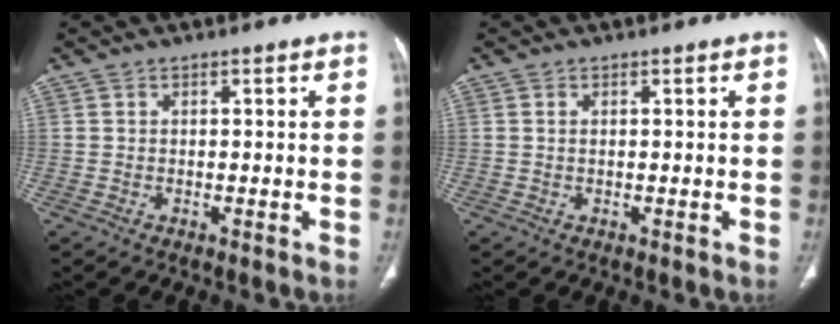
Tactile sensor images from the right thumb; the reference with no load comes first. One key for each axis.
{"total": 0.5, "fx": 0.2, "fy": 0.2, "fz": 0.4, "tx": -0.013, "ty": 0.004, "tz": 0.004}